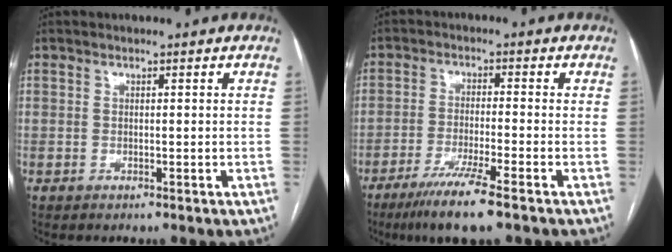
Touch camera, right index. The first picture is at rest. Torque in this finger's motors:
{"motor_torque": [0.38, -0.21, 0.54, 0.13]}